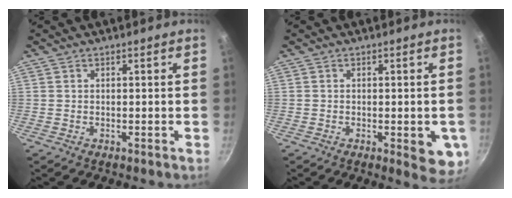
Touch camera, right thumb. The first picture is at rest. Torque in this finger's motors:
{"motor_torque": [0.54, 0.87, -0.16, 0.00, 0.09]}